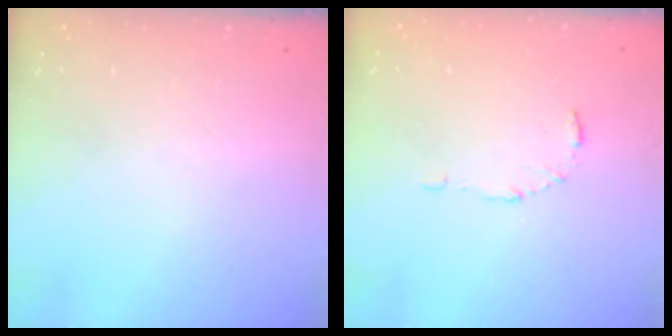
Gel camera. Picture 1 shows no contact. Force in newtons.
{"total": 4.9, "press": 4.9, "slide": 0.4}